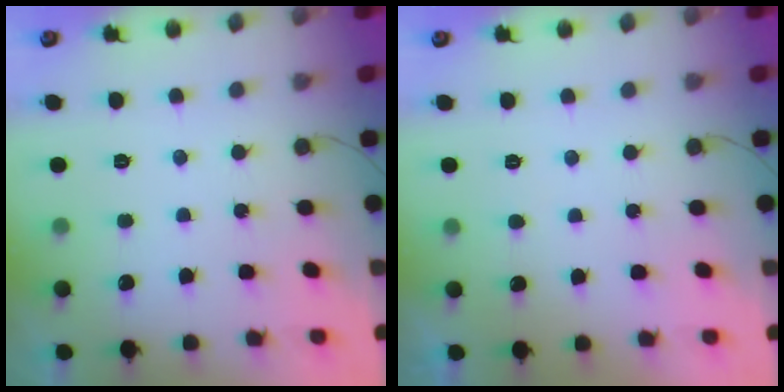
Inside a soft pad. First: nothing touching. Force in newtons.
{"total": 3.4, "press": 3.3, "slide": 0.3}